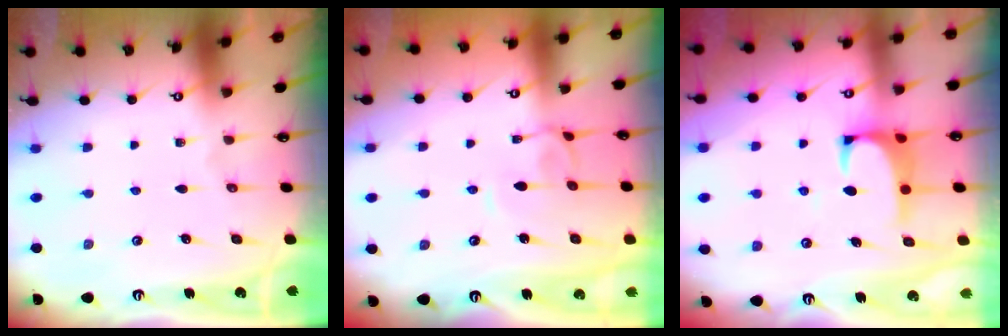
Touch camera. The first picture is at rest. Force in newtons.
{"total": 2.9, "press": 2.9, "slide": 0.3}
{"total": 1.5, "press": 1.4, "slide": 0.5}